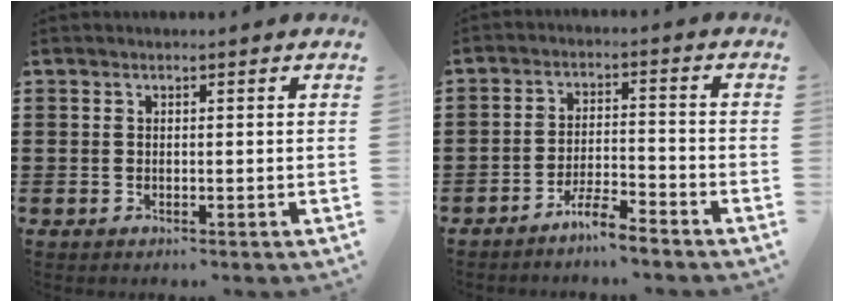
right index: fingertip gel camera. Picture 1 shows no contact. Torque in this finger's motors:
{"motor_torque": [-0.14, 2.00, -0.99, -0.21]}